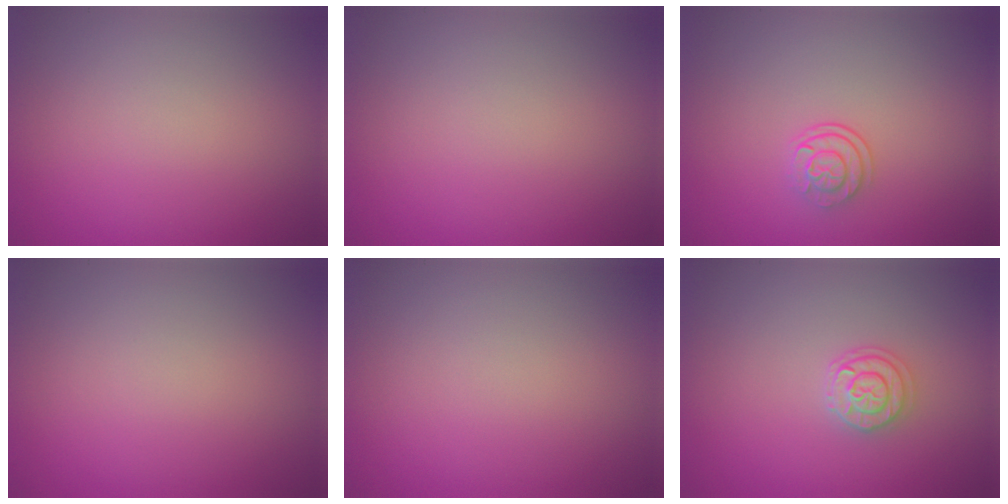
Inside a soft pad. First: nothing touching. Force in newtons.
{"total": 0.0}
{"total": 2.3, "press": 1.7, "slide": 1.5}
{"total": 0.0}
{"total": 0.0}
{"total": 2.2, "press": 2.0, "slide": 0.8}